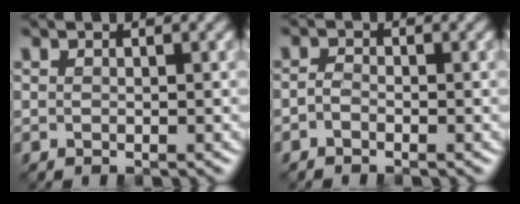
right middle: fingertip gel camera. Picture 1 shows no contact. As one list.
[{"total": 0.9, "force": [-0.6, 0.5, 0.5], "torque": [-0.012, 0.001, -0.015]}]